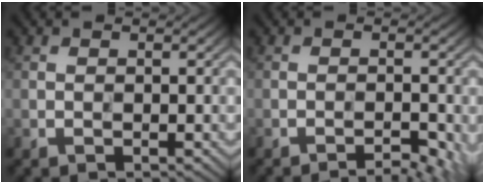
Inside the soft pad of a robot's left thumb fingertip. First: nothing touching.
{"total": 3.3, "force": [-2.5, 0.6, 2.0], "torque": [-0.039, 0.007, -0.034]}